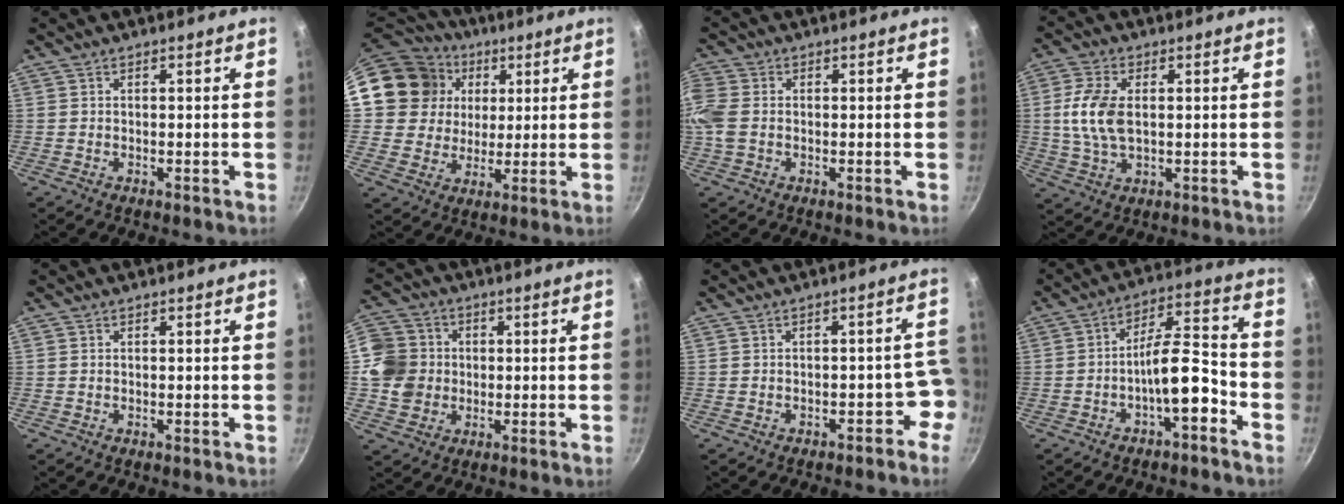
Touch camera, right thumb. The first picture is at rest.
{"total": 16.9, "force": [5.3, 15.1, 5.4], "torque": [-0.089, 0.013, 0.095]}
{"total": 5.1, "force": [-0.3, 3.8, 3.4], "torque": [-0.079, 0.003, -0.014]}
{"total": 9.3, "force": [0.8, 5.4, 7.5], "torque": [-0.152, 0.003, 0.015]}
{"total": 0.0}
{"total": 9.5, "force": [0.1, 8.9, 3.4], "torque": [-0.034, 0.009, -0.010]}
{"total": 5.3, "force": [-3.2, 3.2, 2.8], "torque": [0.031, 0.068, -0.023]}
{"total": 10.1, "force": [-4.5, 3.3, 8.4], "torque": [-0.123, 0.057, -0.073]}